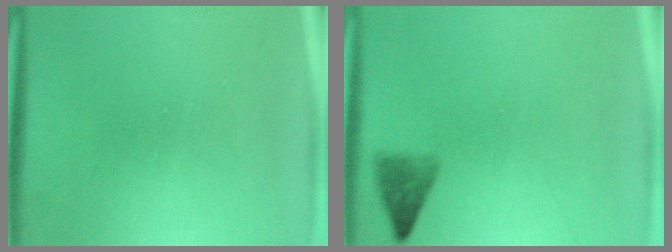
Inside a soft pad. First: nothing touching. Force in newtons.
{"total": 2.0}